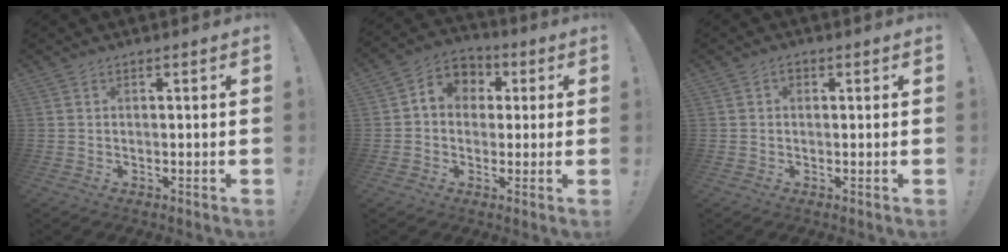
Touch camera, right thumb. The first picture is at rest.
{"total": 7.6, "force": [0.7, 6.9, 2.9], "torque": [-0.037, 0.005, 0.018]}
{"total": 1.3, "force": [0.0, 1.0, 0.8], "torque": [-0.020, 0.008, 0.001]}